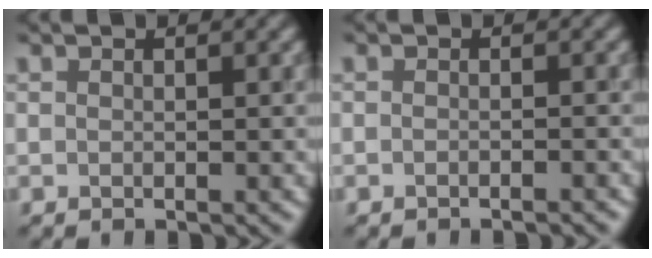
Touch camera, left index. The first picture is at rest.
{"total": 1.1, "force": [-1.0, 0.2, 0.5], "torque": [0.003, -0.005, -0.016]}